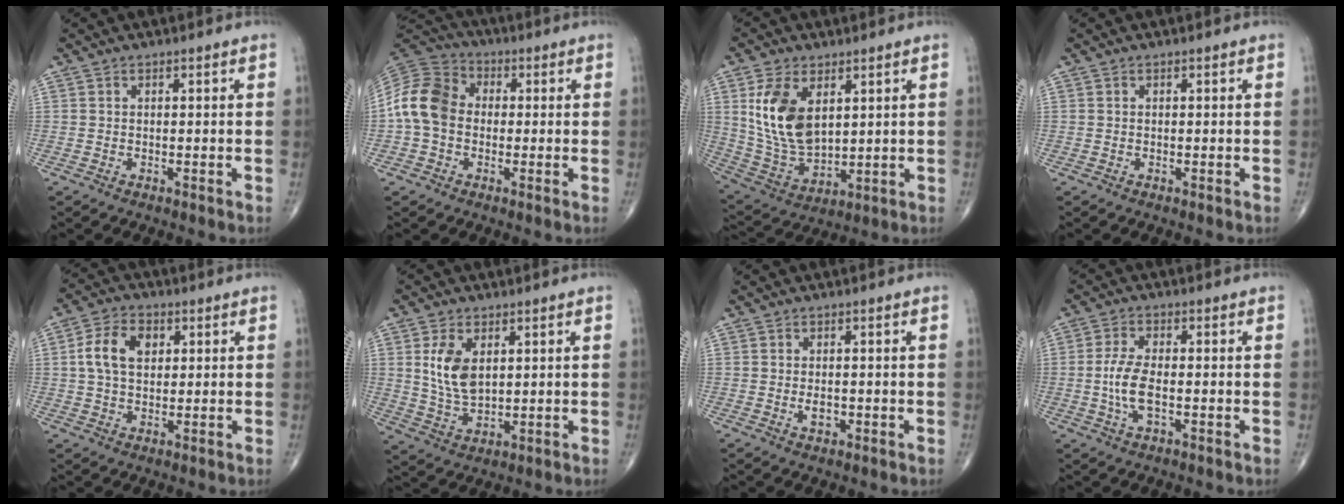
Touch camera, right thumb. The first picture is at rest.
{"total": 11.1, "force": [-0.6, 8.7, 6.8], "torque": [-0.126, 0.034, -0.024]}
{"total": 14.4, "force": [4.4, 8.3, 10.9], "torque": [-0.202, -0.022, 0.101]}
{"total": 0.0}
{"total": 8.4, "force": [1.8, 5.6, 5.9], "torque": [-0.104, 0.009, 0.030]}
{"total": 8.3, "force": [2.3, 4.8, 6.4], "torque": [-0.115, -0.014, 0.054]}
{"total": 2.3, "force": [-0.4, 1.3, 1.8], "torque": [-0.029, -0.001, -0.004]}
{"total": 6.3, "force": [-0.9, 2.7, 5.7], "torque": [-0.124, 0.002, -0.020]}